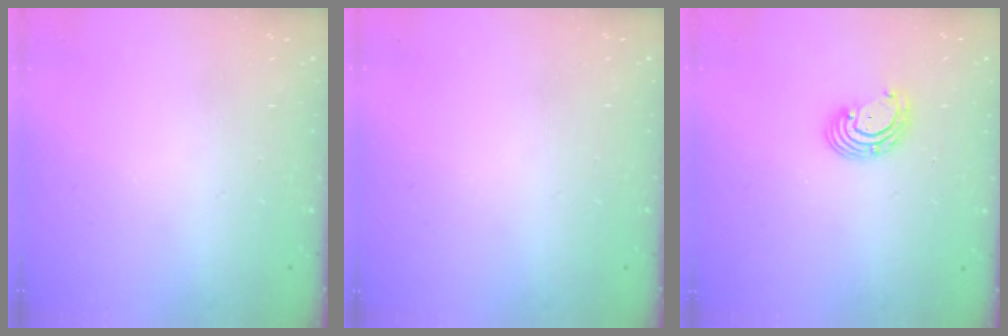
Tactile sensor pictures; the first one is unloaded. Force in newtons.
{"total": 0.0}
{"total": 3.5, "press": 3.5, "slide": 0.2}